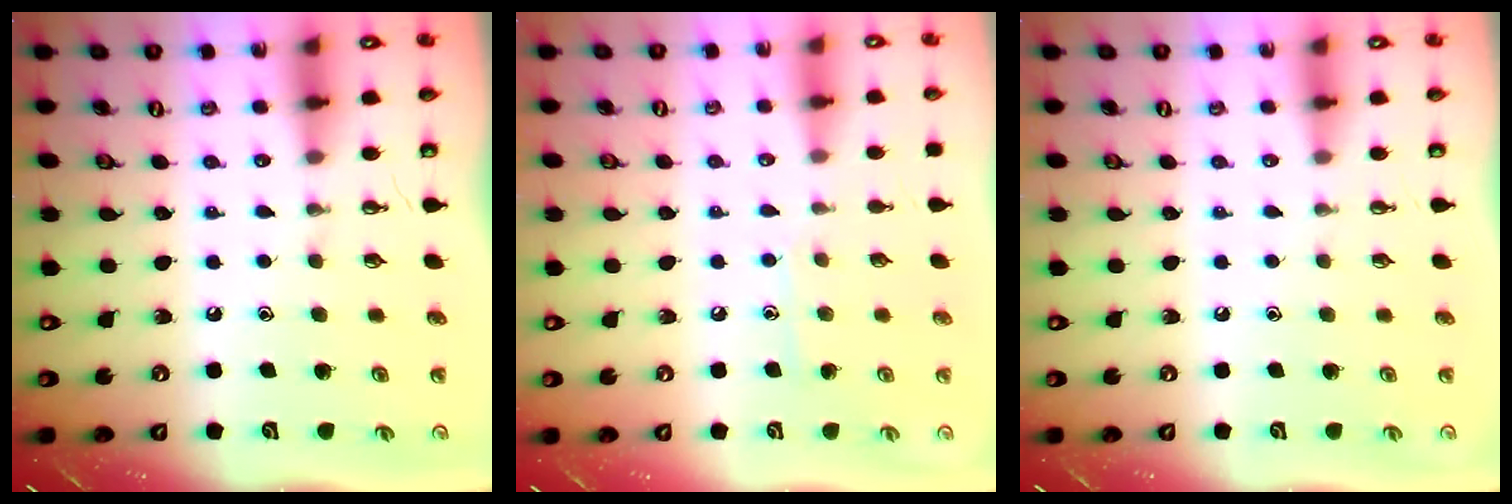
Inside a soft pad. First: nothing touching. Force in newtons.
{"total": 5.7, "press": 5.7, "slide": 0.7}
{"total": 0.0}